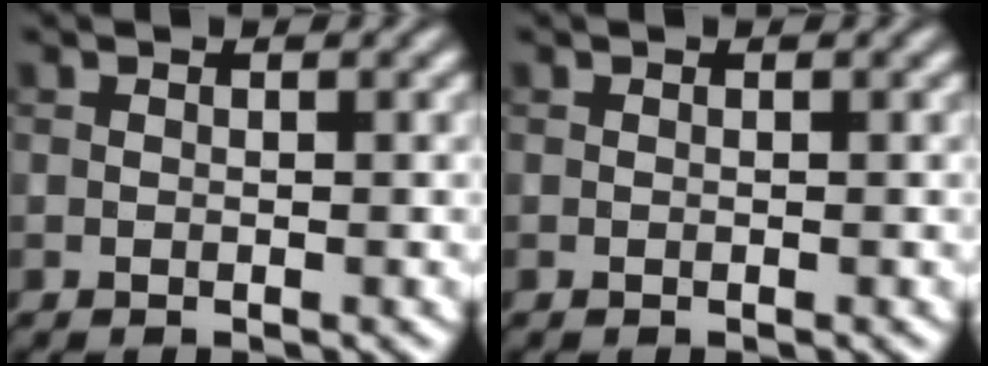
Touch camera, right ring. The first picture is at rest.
{"total": 0.0}